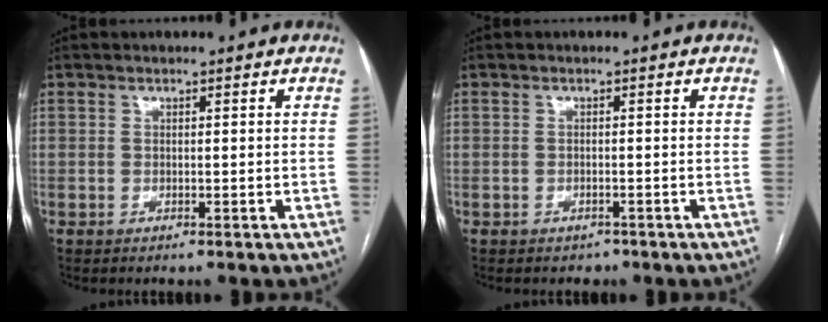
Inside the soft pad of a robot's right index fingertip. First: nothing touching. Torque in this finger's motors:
{"motor_torque": [0.09, 0.02, 0.01, 0.01]}